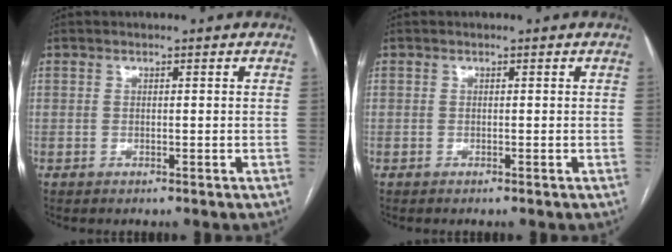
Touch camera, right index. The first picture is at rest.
{"total": 0.0}